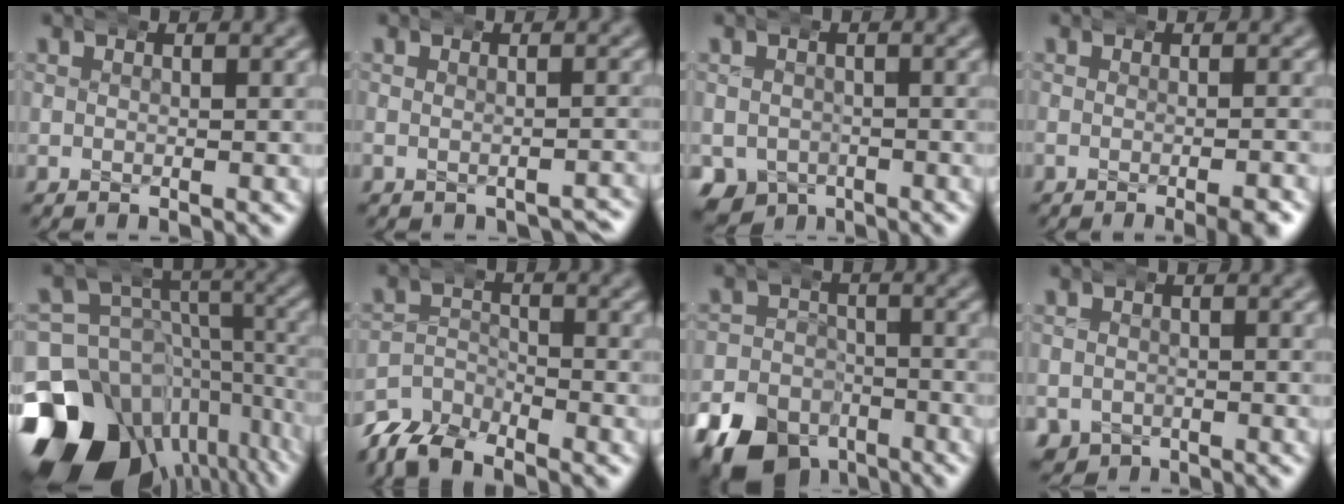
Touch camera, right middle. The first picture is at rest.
{"total": 1.6, "force": [-1.5, 0.3, 0.4], "torque": [-0.003, 0.001, -0.024]}
{"total": 7.5, "force": [-3.5, 6.4, 2.1], "torque": [-0.042, -0.034, -0.051]}
{"total": 1.7, "force": [-1.0, -0.1, 1.3], "torque": [-0.008, 0.005, -0.023]}
{"total": 20.6, "force": [-10.0, 14.8, 10.2], "torque": [-0.156, -0.077, -0.143]}
{"total": 5.4, "force": [-4.8, 2.3, 0.9], "torque": [-0.013, -0.009, -0.084]}
{"total": 9.3, "force": [-6.7, 6.0, 2.4], "torque": [-0.023, -0.027, -0.113]}
{"total": 3.8, "force": [-1.6, 3.3, 0.9], "torque": [-0.021, -0.022, -0.017]}